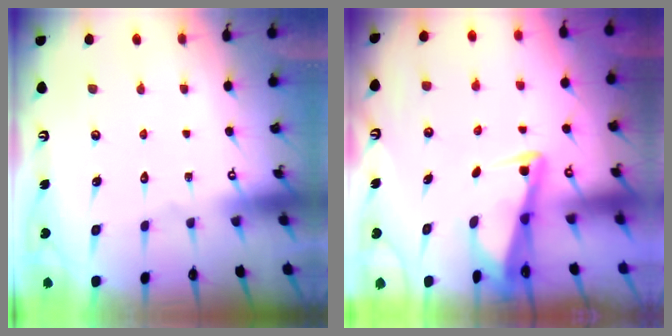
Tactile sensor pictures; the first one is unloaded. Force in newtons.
{"total": 2.5, "press": 2.5, "slide": 0.2}